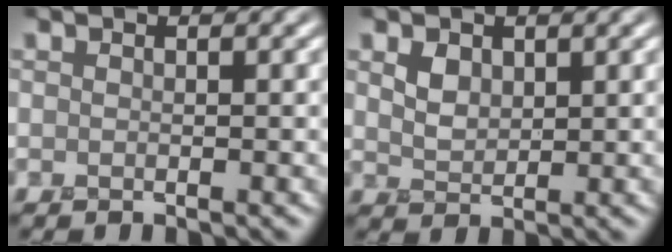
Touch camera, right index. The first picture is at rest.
{"total": 1.8, "force": [0.7, 1.3, 1.0], "torque": [-0.023, -0.007, 0.016]}